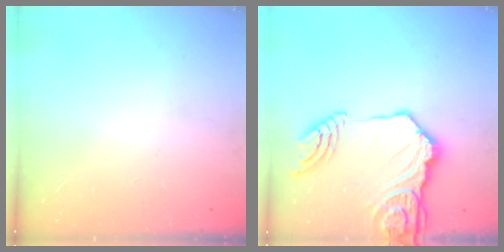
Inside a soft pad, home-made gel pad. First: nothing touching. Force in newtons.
{"total": 19.1, "press": 19.0, "slide": 1.3}